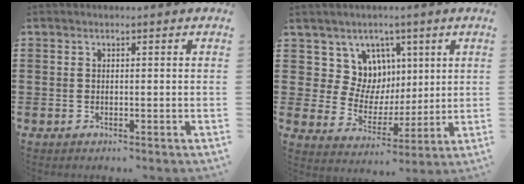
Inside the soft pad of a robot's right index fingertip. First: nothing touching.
{"total": 7.9, "force": [3.2, 7.1, 1.2], "torque": [-0.051, -0.024, 0.065]}